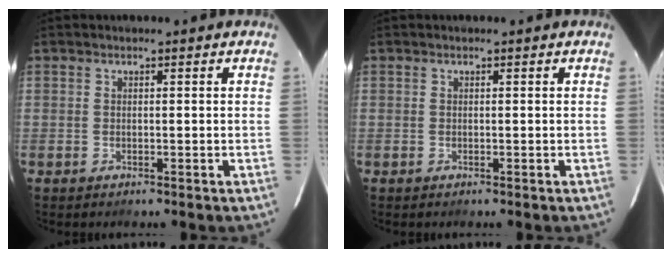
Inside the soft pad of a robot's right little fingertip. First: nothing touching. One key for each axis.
{"total": 0.0}